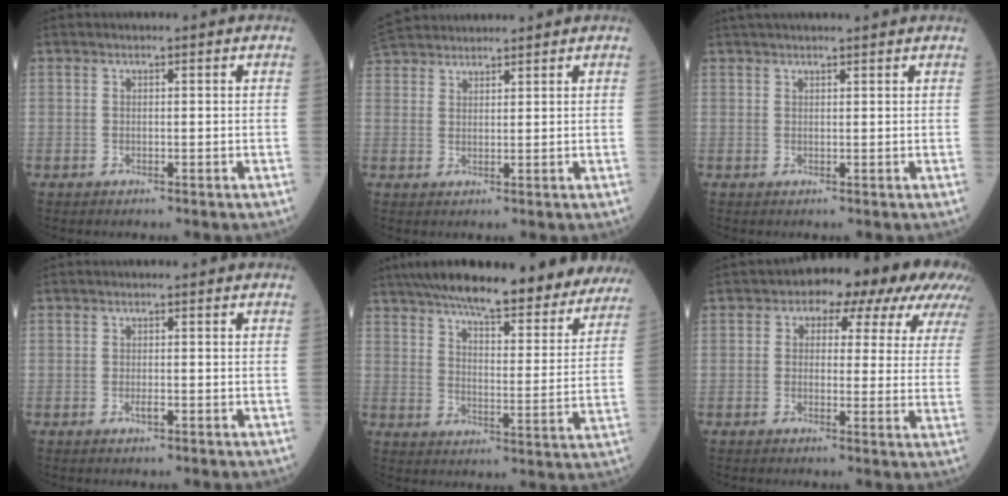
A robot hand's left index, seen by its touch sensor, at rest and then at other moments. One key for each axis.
{"total": 7.0, "fx": 6.6, "fy": 1.5, "fz": 1.8, "tx": -0.038, "ty": 0.037, "tz": 0.125}
{"total": 5.8, "fx": 5.2, "fy": 0.1, "fz": 2.5, "tx": -0.033, "ty": 0.035, "tz": 0.072}
{"total": 1.0, "fx": -0.6, "fy": 0.2, "fz": 0.8, "tx": -0.019, "ty": -0.002, "tz": -0.009}
{"total": 28.4, "fx": 24.3, "fy": 5.7, "fz": 13.5, "tx": -0.209, "ty": -0.020, "tz": 0.308}
{"total": 12.8, "fx": 8.1, "fy": 6.7, "fz": 7.4, "tx": -0.065, "ty": 0.035, "tz": 0.071}